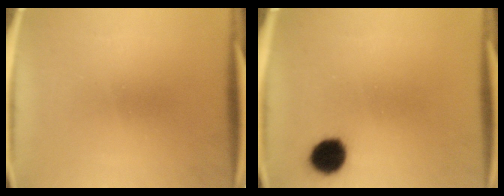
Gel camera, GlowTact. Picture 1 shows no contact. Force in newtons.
{"total": 6.9}